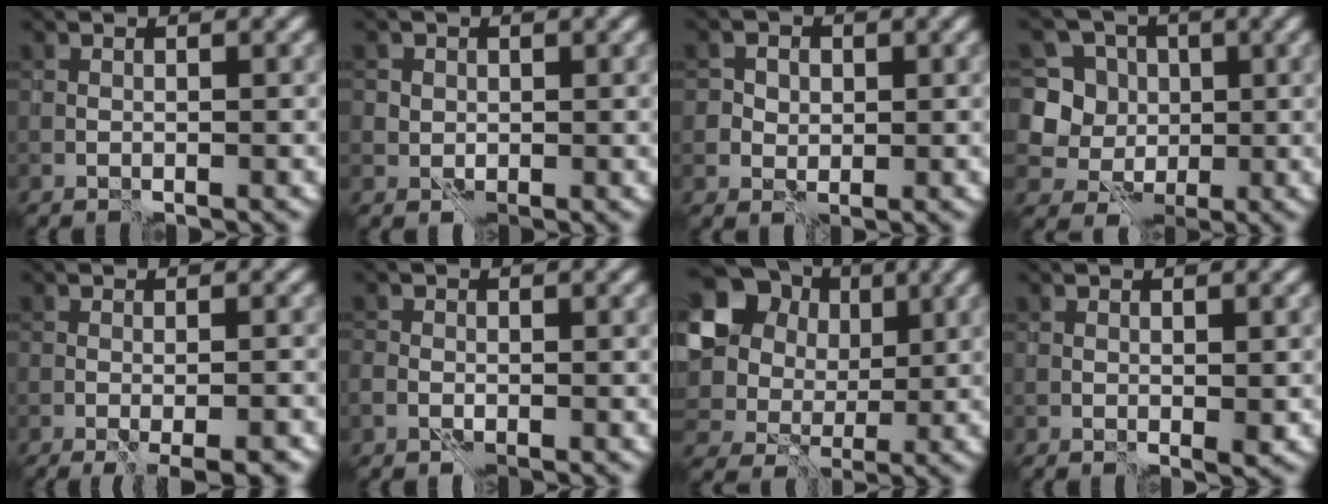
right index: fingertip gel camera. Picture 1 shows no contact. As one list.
[{"total": 2.3, "force": [0.8, 2.1, 0.5], "torque": [-0.004, 0.015, -0.001]}, {"total": 2.8, "force": [0.4, 2.7, 0.9], "torque": [-0.012, 0.010, -0.009]}, {"total": 5.5, "force": [1.2, 5.0, 1.7], "torque": [-0.034, 0.014, 0.010]}, {"total": 4.0, "force": [-2.4, 0.5, 3.2], "torque": [-0.035, -0.009, -0.021]}, {"total": 0.8, "force": [-0.4, 0.7, 0.2], "torque": [-0.004, 0.000, -0.009]}, {"total": 18.5, "force": [7.1, 14.7, 8.8], "torque": [-0.225, 0.017, 0.133]}, {"total": 1.2, "force": [0.0, 0.5, 1.1], "torque": [-0.018, -0.004, 0.002]}]